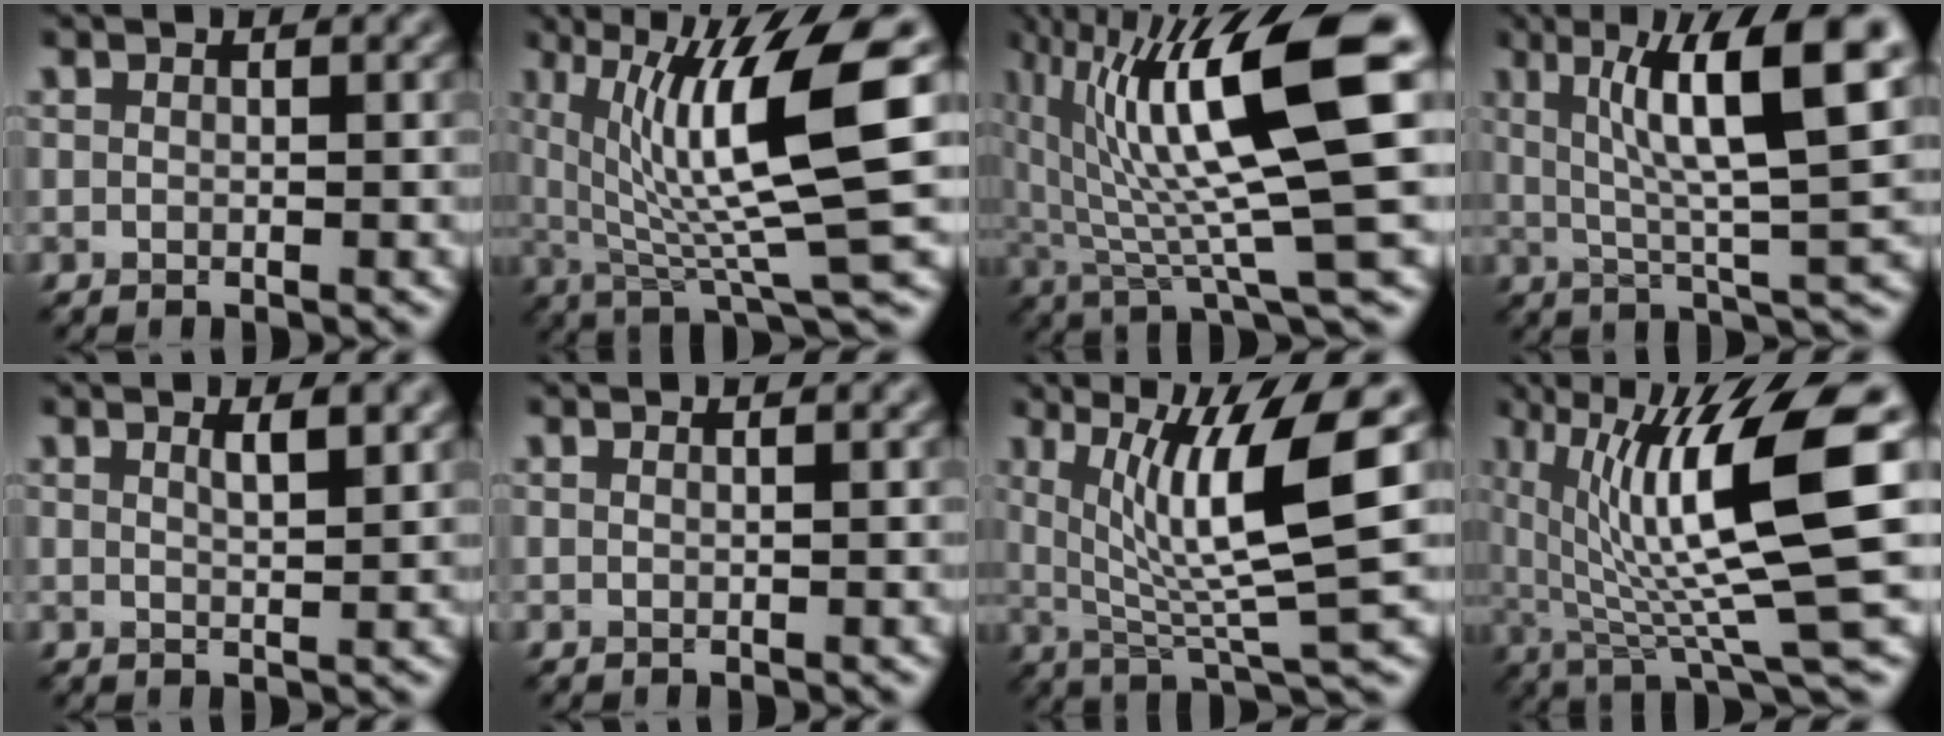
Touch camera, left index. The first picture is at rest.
{"total": 11.2, "force": [2.5, 2.4, 10.6], "torque": [-0.164, -0.006, 0.051]}
{"total": 14.1, "force": [4.2, 2.4, 13.2], "torque": [-0.210, 0.013, 0.077]}
{"total": 10.5, "force": [3.5, 2.0, 9.7], "torque": [-0.140, 0.006, 0.061]}
{"total": 2.5, "force": [1.3, 0.7, 2.0], "torque": [-0.020, 0.003, 0.018]}
{"total": 0.5, "force": [0.3, 0.2, 0.4], "torque": [-0.003, -0.002, -0.003]}
{"total": 9.6, "force": [2.3, 1.7, 9.2], "torque": [-0.143, -0.010, 0.044]}
{"total": 12.6, "force": [2.5, 2.6, 12.1], "torque": [-0.190, -0.001, 0.048]}